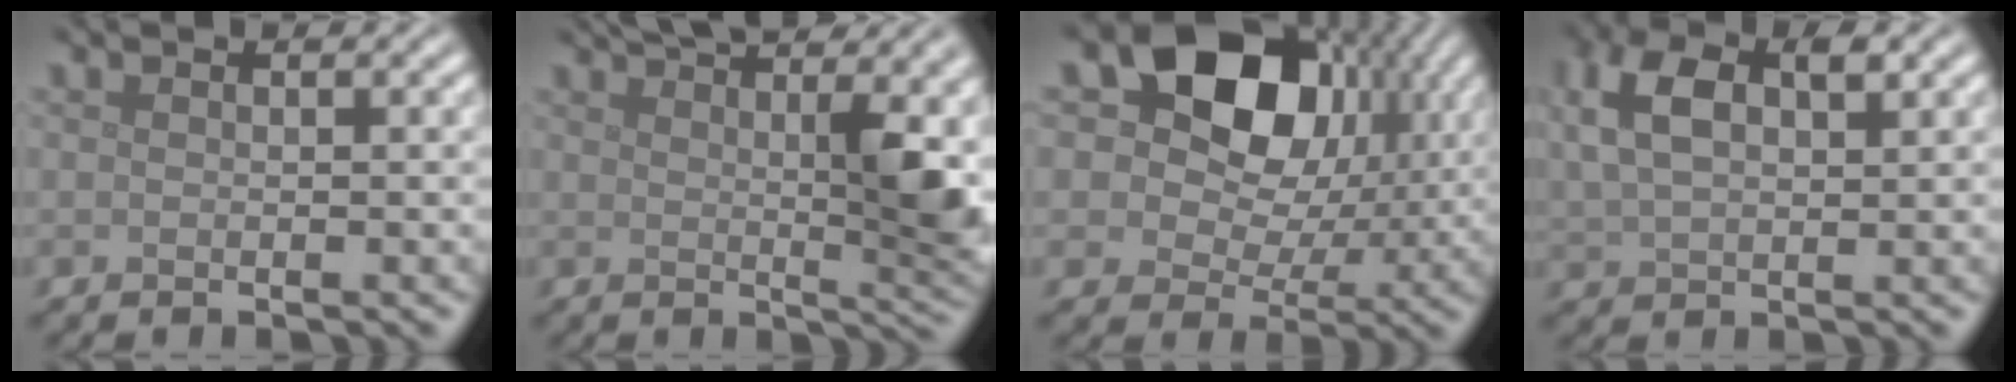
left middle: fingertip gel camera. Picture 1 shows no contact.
{"total": 9.4, "force": [4.4, 2.8, 7.8], "torque": [-0.087, 0.015, 0.068]}
{"total": 13.6, "force": [5.2, 9.2, 8.5], "torque": [-0.123, 0.039, 0.065]}
{"total": 6.0, "force": [2.3, 3.6, 4.2], "torque": [-0.098, 0.007, 0.036]}